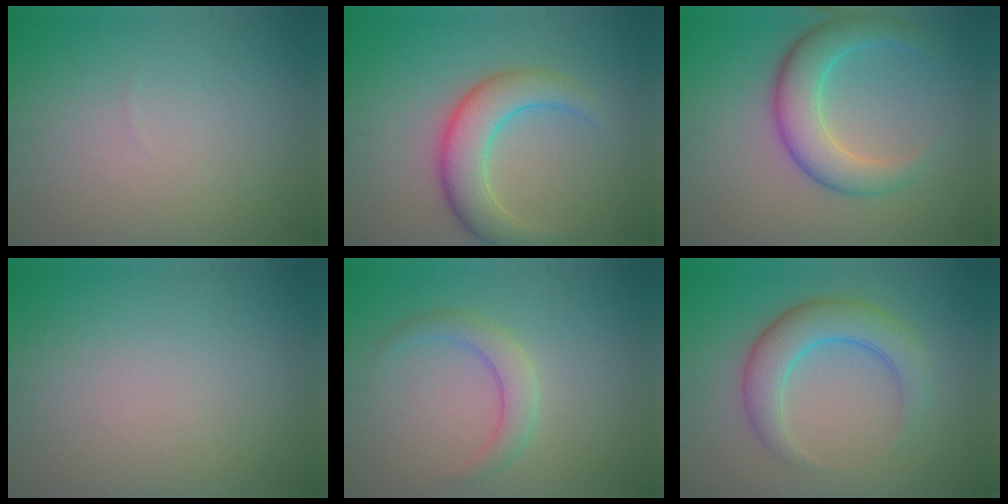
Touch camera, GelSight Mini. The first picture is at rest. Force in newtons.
{"total": 5.2, "press": 5.2, "slide": 0.1}
{"total": 5.4, "press": 5.4, "slide": 0.1}
{"total": 0.0}
{"total": 2.4, "press": 2.4, "slide": 0.0}
{"total": 4.1, "press": 4.1, "slide": 0.1}